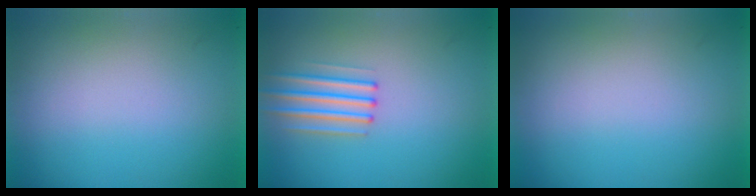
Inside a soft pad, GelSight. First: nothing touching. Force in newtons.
{"total": 2.1}
{"total": 0.0}